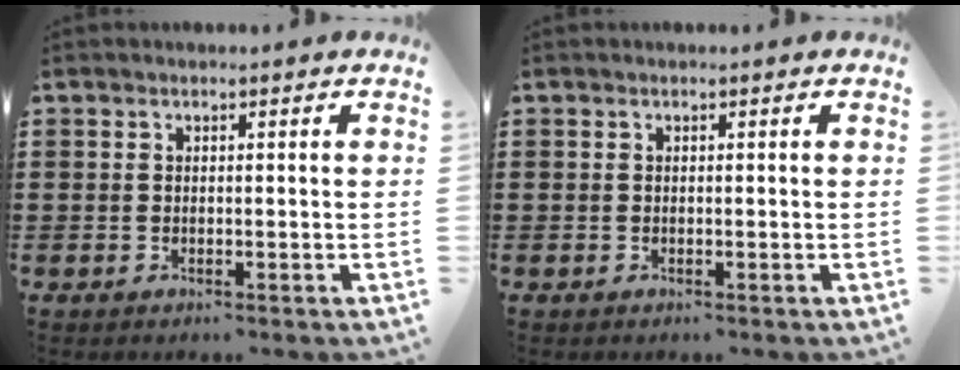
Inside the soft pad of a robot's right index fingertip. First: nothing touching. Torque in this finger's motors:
{"motor_torque": [0.56, 1.58, 0.00, 0.00]}